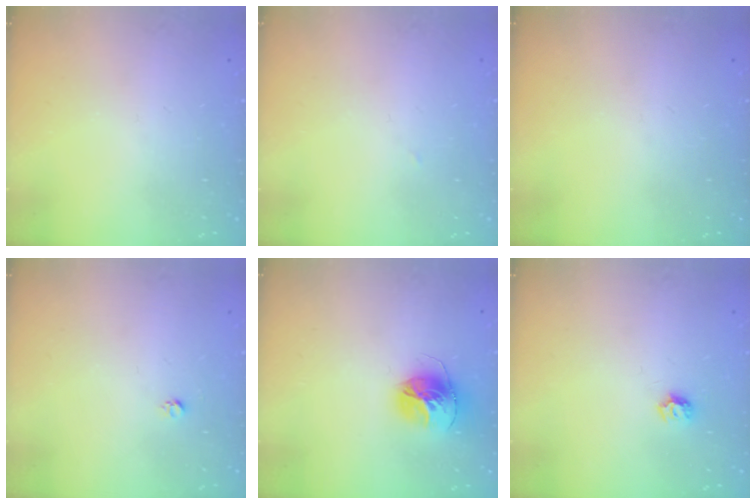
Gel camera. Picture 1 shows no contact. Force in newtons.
{"total": 1.1, "press": 1.1, "slide": 0.1}
{"total": 0.0}
{"total": 2.7, "press": 2.7, "slide": 0.3}
{"total": 14.3, "press": 14.3, "slide": 1.5}
{"total": 5.5, "press": 5.4, "slide": 0.6}